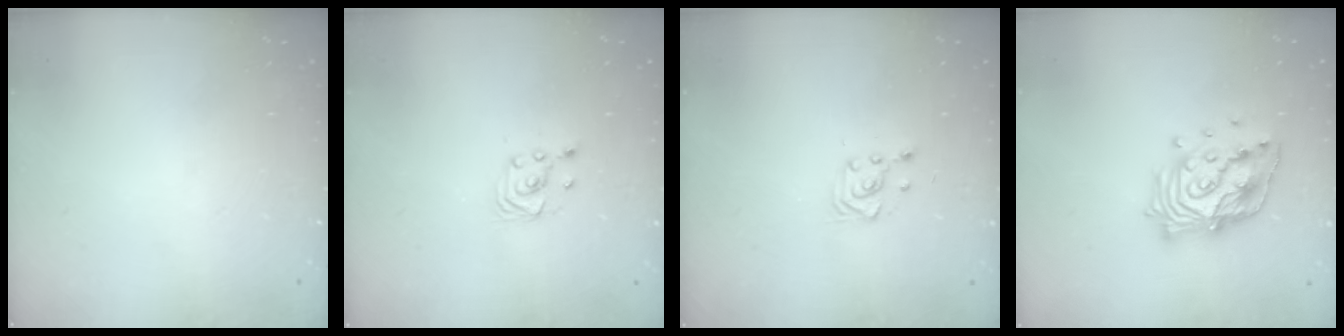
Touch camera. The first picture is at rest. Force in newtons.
{"total": 2.5, "press": 2.2, "slide": 1.1}
{"total": 2.8, "press": 2.7, "slide": 0.7}
{"total": 17.5, "press": 17.2, "slide": 2.8}